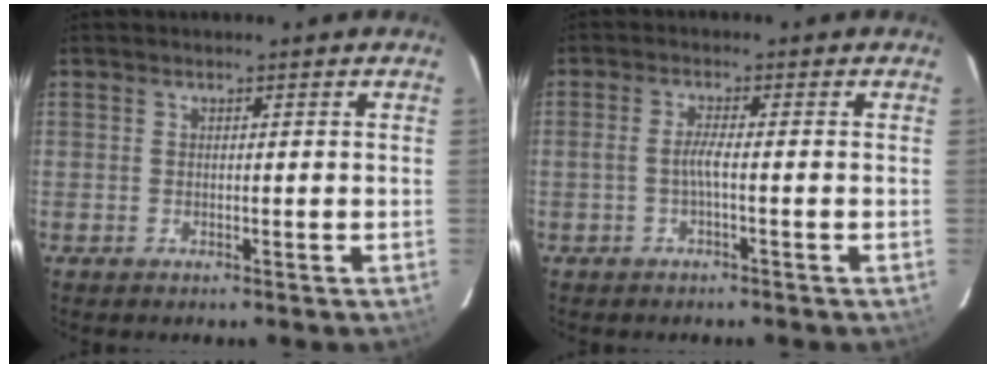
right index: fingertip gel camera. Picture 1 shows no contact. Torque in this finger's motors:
{"motor_torque": [0.47, -0.11, 0.32, 0.06]}